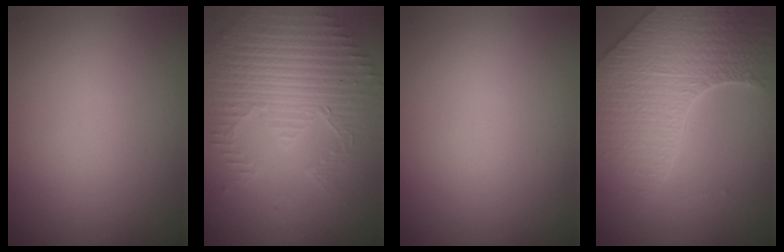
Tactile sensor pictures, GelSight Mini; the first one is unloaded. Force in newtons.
{"total": 3.8, "press": 3.6, "slide": 1.2}
{"total": 0.0}
{"total": 8.0, "press": 5.7, "slide": 5.7}